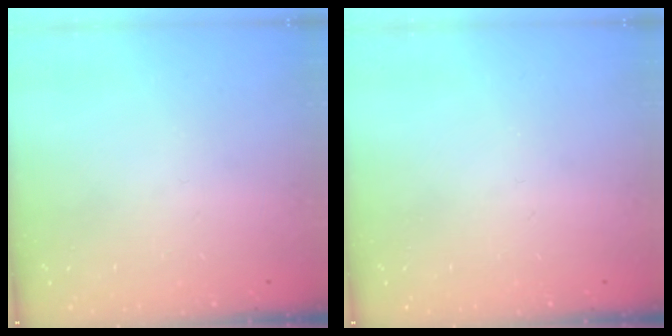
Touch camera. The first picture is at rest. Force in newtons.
{"total": 0.0}